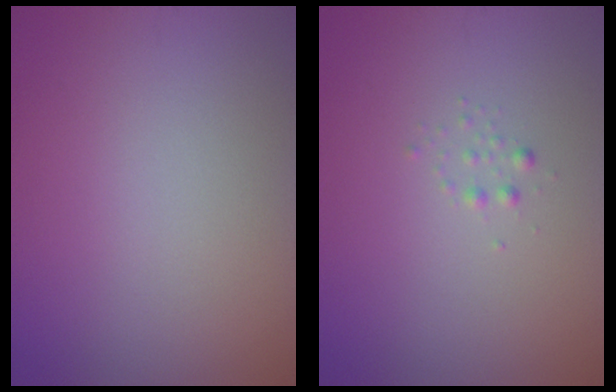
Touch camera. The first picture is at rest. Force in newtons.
{"total": 0.6, "press": 0.6, "slide": 0.0}